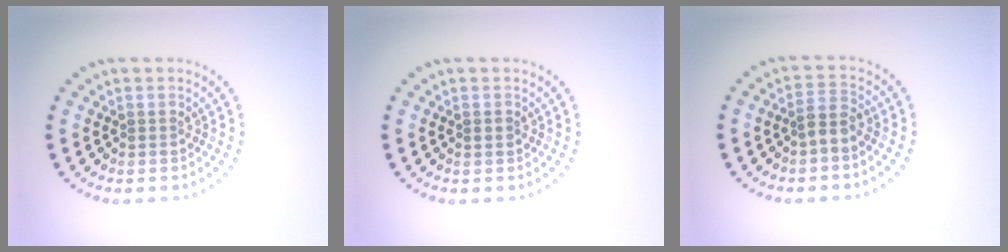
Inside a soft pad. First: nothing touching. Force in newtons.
{"total": 0.9, "press": 0.9, "slide": 0.2}
{"total": 2.0, "press": 1.7, "slide": 1.0}